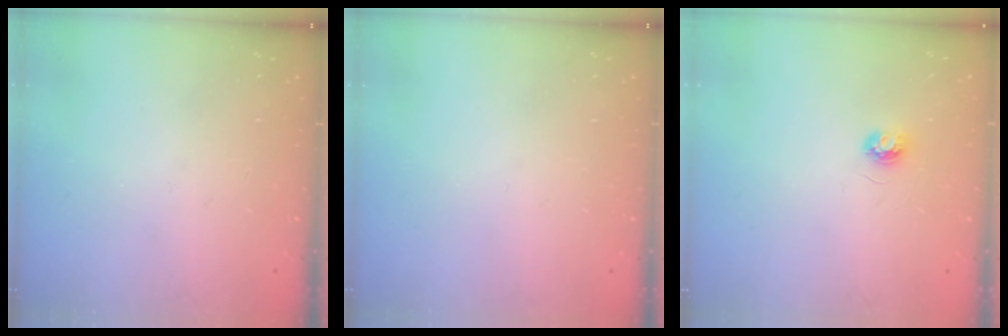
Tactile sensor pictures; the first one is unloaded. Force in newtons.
{"total": 0.0}
{"total": 3.7, "press": 3.7, "slide": 0.3}